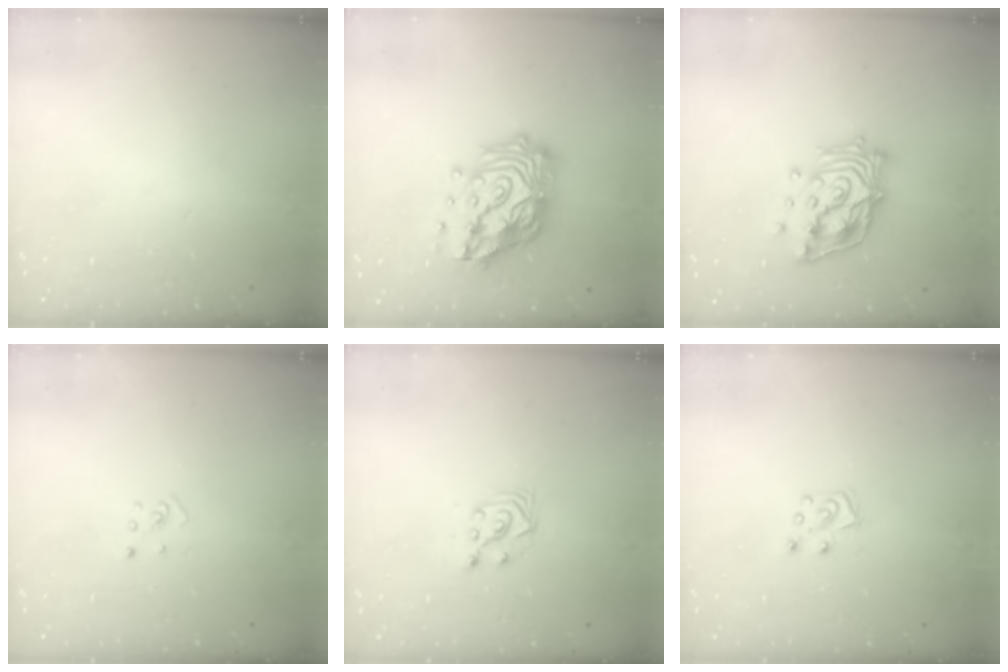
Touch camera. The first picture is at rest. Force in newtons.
{"total": 18.5, "press": 18.4, "slide": 2.2}
{"total": 16.0, "press": 15.9, "slide": 2.3}
{"total": 2.0, "press": 2.0, "slide": 0.3}
{"total": 4.4, "press": 4.4, "slide": 0.7}
{"total": 5.0, "press": 4.9, "slide": 0.4}